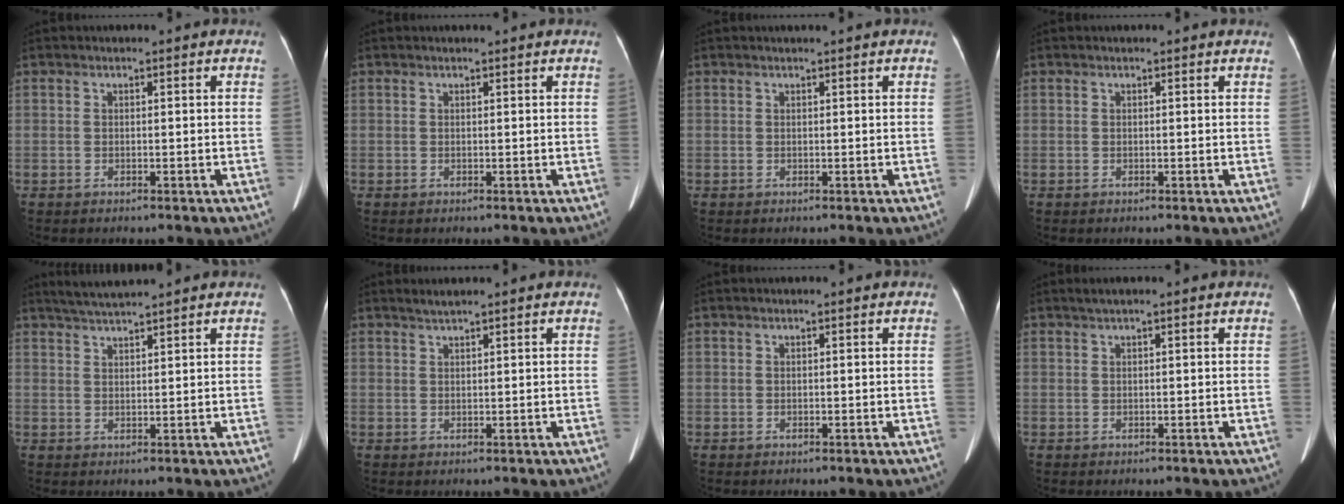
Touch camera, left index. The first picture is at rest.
{"total": 0.7, "force": [0.7, 0.0, 0.3], "torque": [-0.008, 0.006, 0.012]}
{"total": 0.8, "force": [0.7, -0.1, 0.4], "torque": [-0.007, 0.005, 0.017]}
{"total": 0.6, "force": [0.6, 0.1, 0.1], "torque": [-0.006, 0.001, 0.002]}
{"total": 4.4, "force": [4.0, -0.7, 1.7], "torque": [-0.035, 0.019, 0.077]}
{"total": 1.5, "force": [1.3, -0.3, 0.7], "torque": [-0.018, 0.006, 0.030]}
{"total": 0.0}
{"total": 1.2, "force": [0.8, -0.1, 0.9], "torque": [-0.022, 0.013, 0.019]}